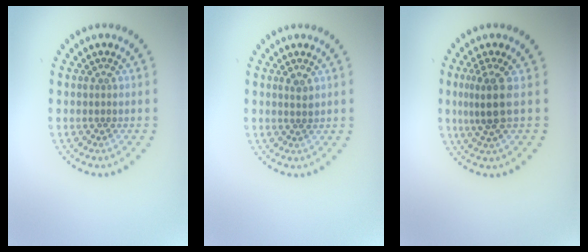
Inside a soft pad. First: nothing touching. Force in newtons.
{"total": 0.9, "press": 0.8, "slide": 0.4}
{"total": 2.7, "press": 2.1, "slide": 1.7}